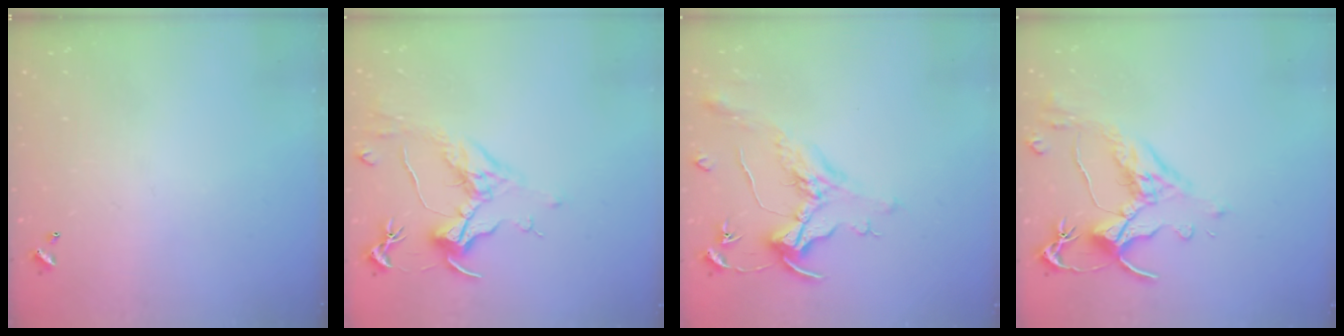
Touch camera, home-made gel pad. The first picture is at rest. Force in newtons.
{"total": 1.6, "press": 1.3, "slide": 0.9}
{"total": 1.5, "press": 1.3, "slide": 0.7}
{"total": 2.5, "press": 2.1, "slide": 1.2}